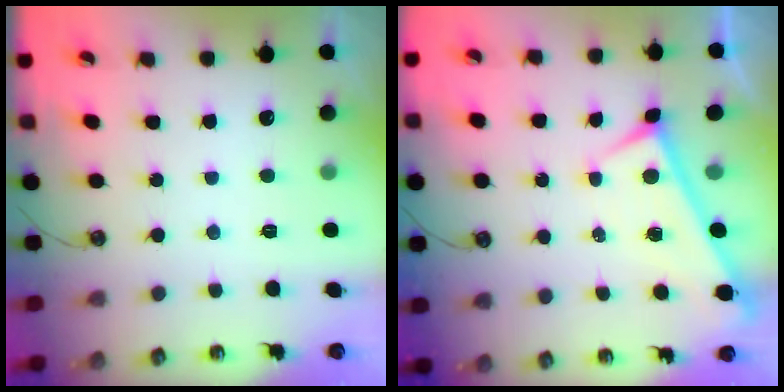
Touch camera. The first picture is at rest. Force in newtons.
{"total": 0.0}